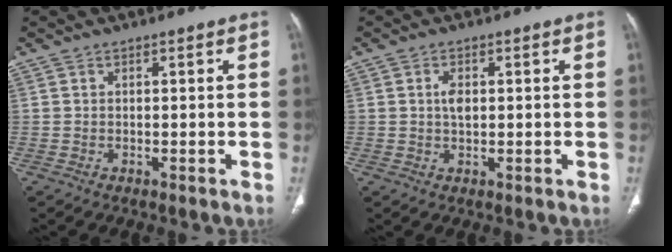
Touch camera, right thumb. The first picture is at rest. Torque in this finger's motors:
{"motor_torque": [1.11, 0.82, 0.49, -0.80, 0.02]}